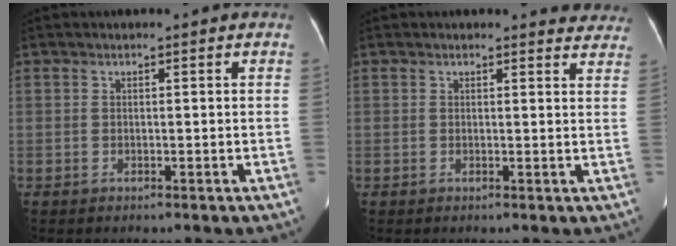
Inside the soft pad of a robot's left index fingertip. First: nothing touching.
{"total": 5.3, "force": [5.1, 1.5, 0.4], "torque": [0.018, -0.018, 0.025]}